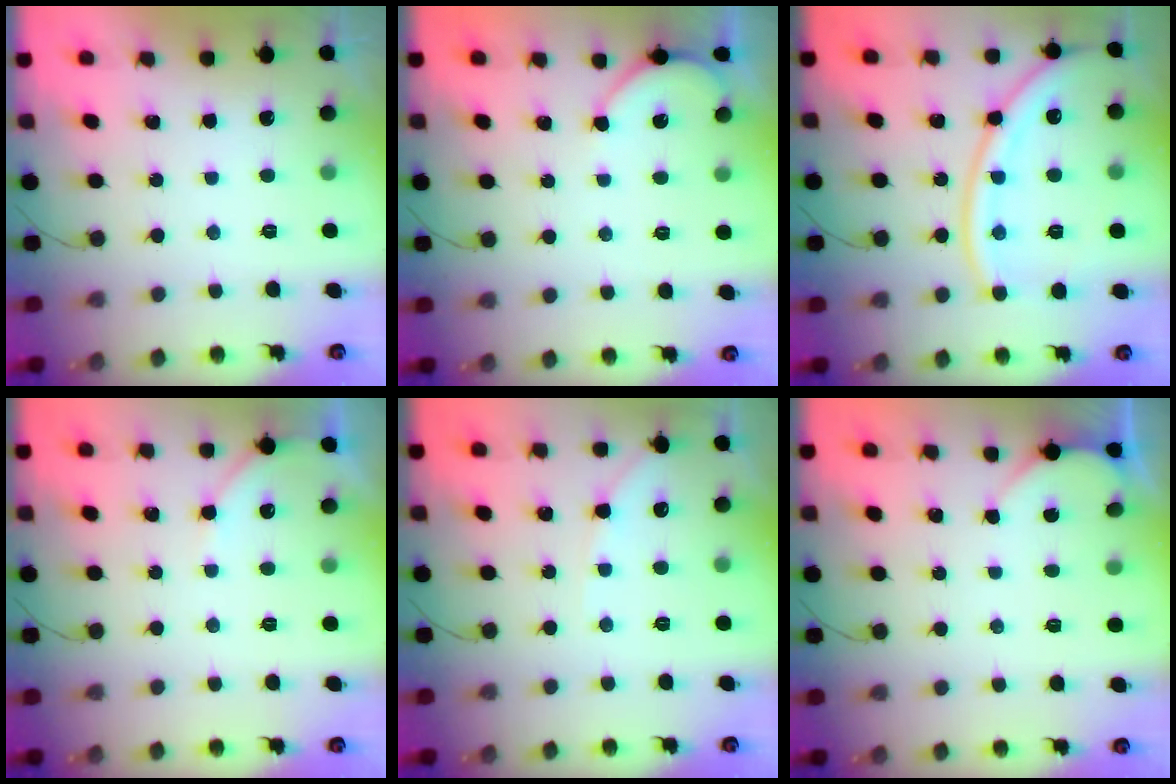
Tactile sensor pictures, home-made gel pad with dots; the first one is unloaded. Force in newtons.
{"total": 4.6, "press": 4.6, "slide": 0.5}
{"total": 16.3, "press": 16.1, "slide": 2.0}
{"total": 3.9, "press": 3.8, "slide": 0.6}
{"total": 6.7, "press": 6.6, "slide": 0.9}
{"total": 1.8, "press": 1.8, "slide": 0.2}